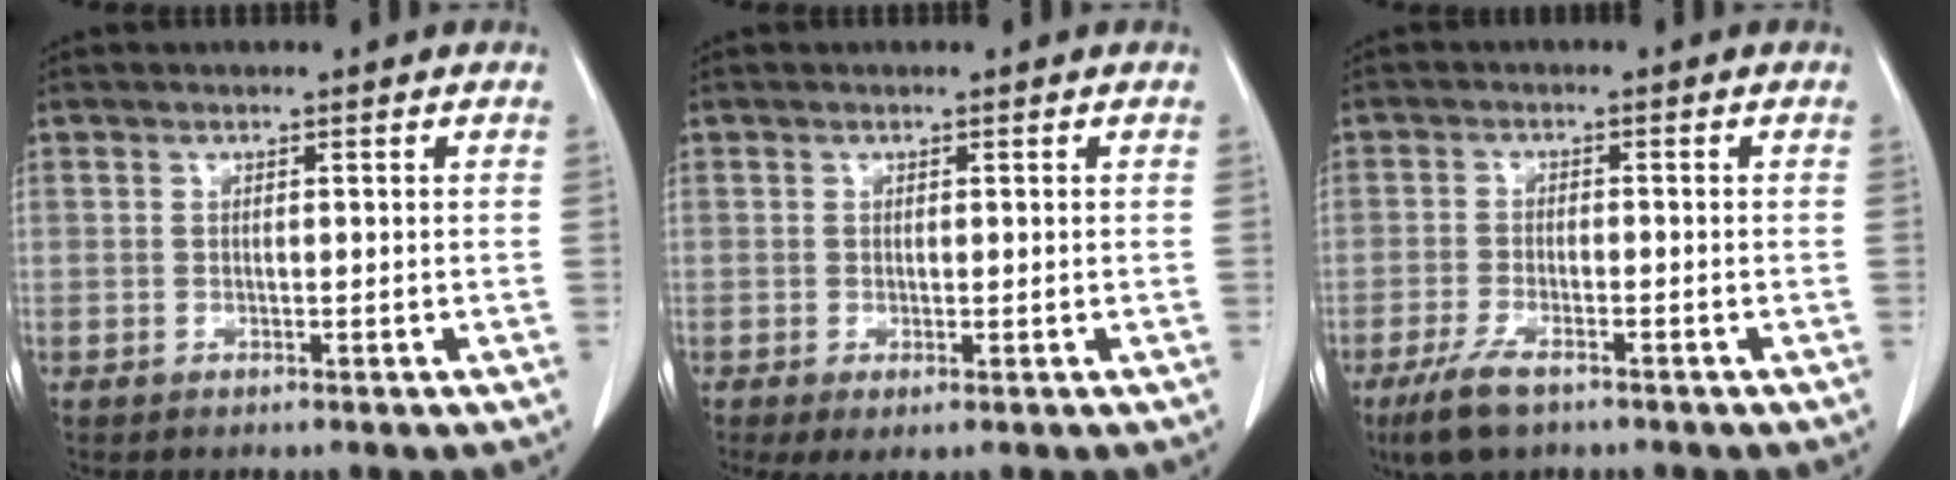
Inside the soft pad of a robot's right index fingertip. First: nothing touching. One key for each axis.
{"total": 2.2, "fx": -0.8, "fy": 0.7, "fz": 1.9, "tx": -0.034, "ty": -0.007, "tz": -0.009}
{"total": 5.9, "fx": -4.0, "fy": 1.6, "fz": 4.0, "tx": -0.087, "ty": -0.012, "tz": -0.069}